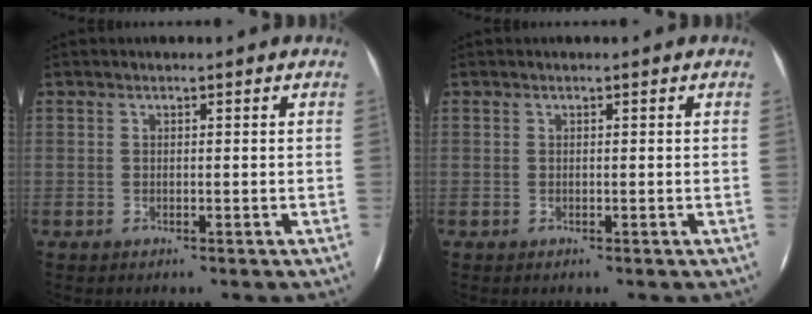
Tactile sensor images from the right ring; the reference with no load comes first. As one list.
[{"total": 0.0}]